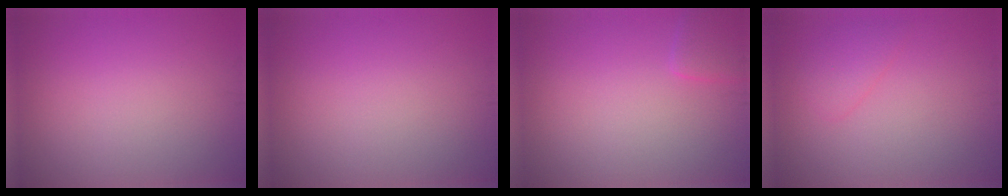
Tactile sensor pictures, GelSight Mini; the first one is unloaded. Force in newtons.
{"total": 0.0}
{"total": 1.6, "press": 1.6, "slide": 0.1}
{"total": 1.6, "press": 1.6, "slide": 0.1}